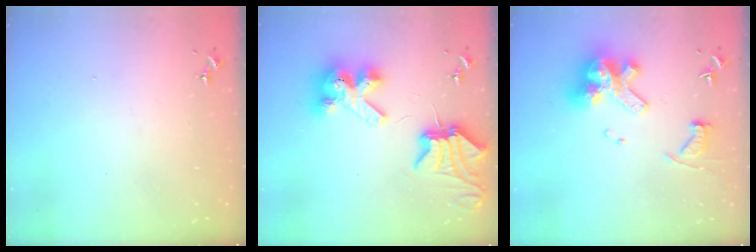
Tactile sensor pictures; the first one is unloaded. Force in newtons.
{"total": 9.9, "press": 9.8, "slide": 1.2}
{"total": 15.3, "press": 15.2, "slide": 1.7}